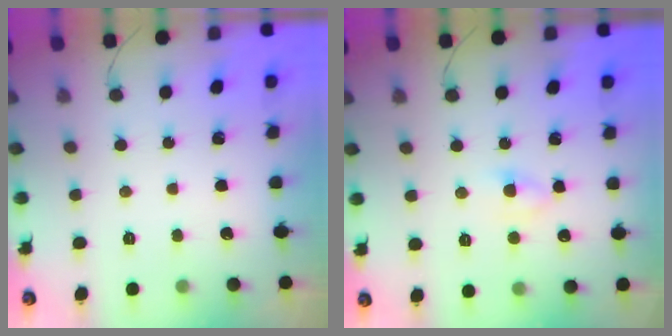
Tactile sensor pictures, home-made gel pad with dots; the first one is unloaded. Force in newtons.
{"total": 3.7, "press": 3.5, "slide": 1.3}